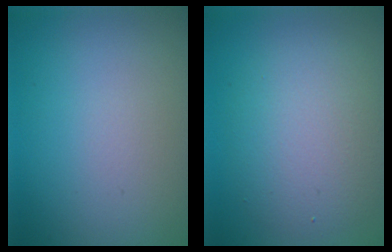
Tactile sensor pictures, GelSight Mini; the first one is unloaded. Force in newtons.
{"total": 5.3, "press": 5.3, "slide": 0.5}